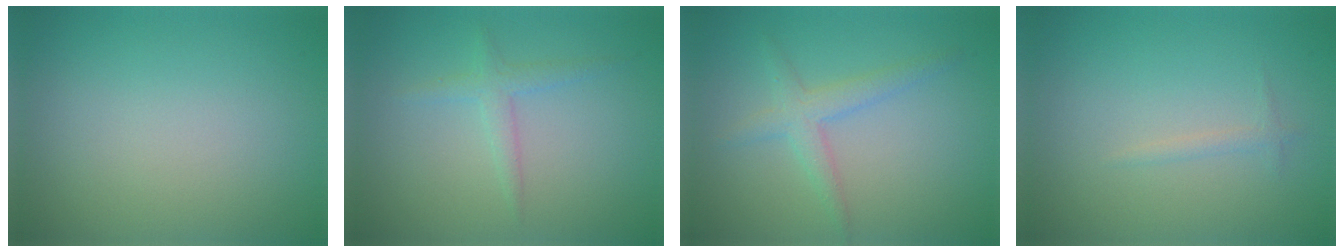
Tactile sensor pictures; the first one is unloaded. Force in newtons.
{"total": 1.6, "press": 1.6, "slide": 0.1}
{"total": 2.4, "press": 2.4, "slide": 0.1}
{"total": 0.7, "press": 0.7, "slide": 0.1}